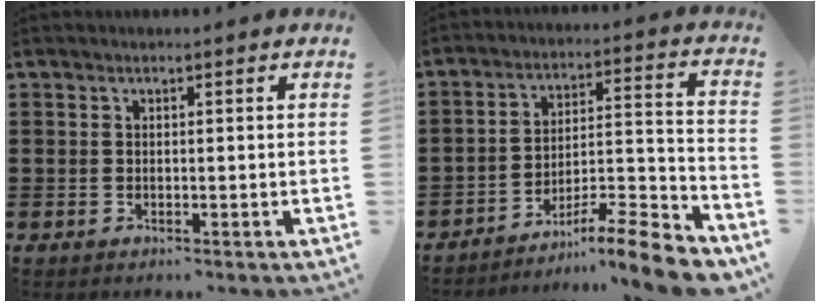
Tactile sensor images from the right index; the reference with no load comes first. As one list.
[{"total": 9.6, "force": [-8.0, 0.9, 5.2], "torque": [-0.069, 0.013, -0.154]}]